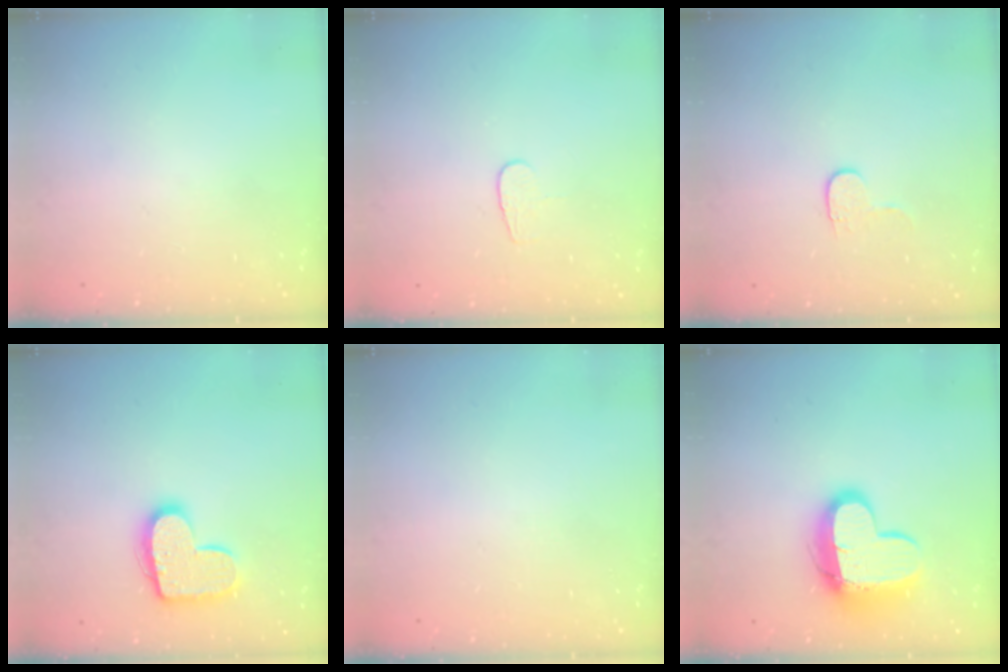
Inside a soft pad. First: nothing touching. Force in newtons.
{"total": 3.7, "press": 3.7, "slide": 0.3}
{"total": 3.6, "press": 3.6, "slide": 0.4}
{"total": 13.7, "press": 13.7, "slide": 0.6}
{"total": 0.0}
{"total": 13.7, "press": 13.6, "slide": 1.3}